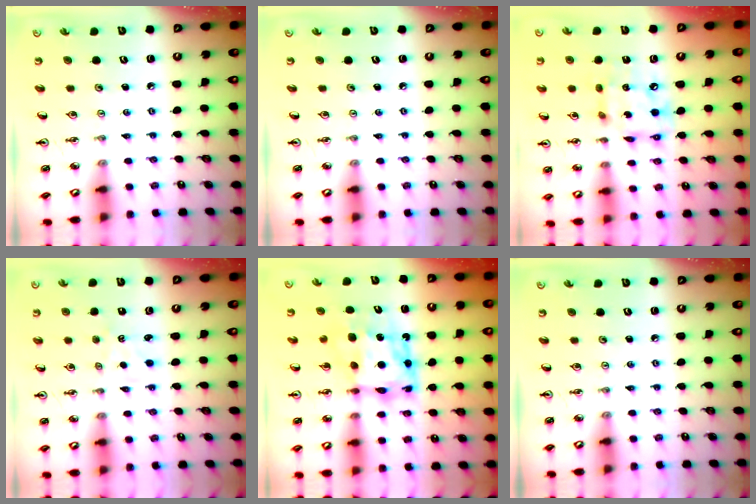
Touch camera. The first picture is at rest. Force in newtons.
{"total": 0.0}
{"total": 12.1, "press": 12.1, "slide": 1.1}
{"total": 1.5, "press": 1.4, "slide": 0.3}
{"total": 8.1, "press": 8.1, "slide": 0.8}
{"total": 0.0}